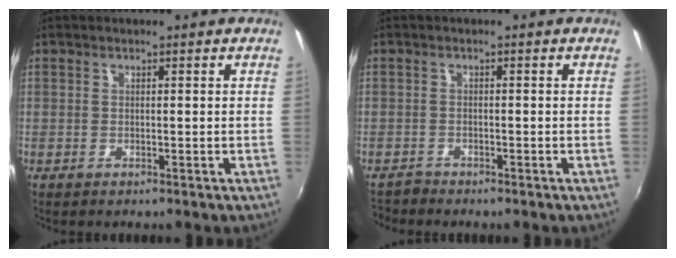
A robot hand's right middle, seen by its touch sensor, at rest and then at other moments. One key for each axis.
{"total": 1.7, "fx": -1.7, "fy": 0.5, "fz": -0.2, "tx": -0.002, "ty": -0.001, "tz": -0.035}